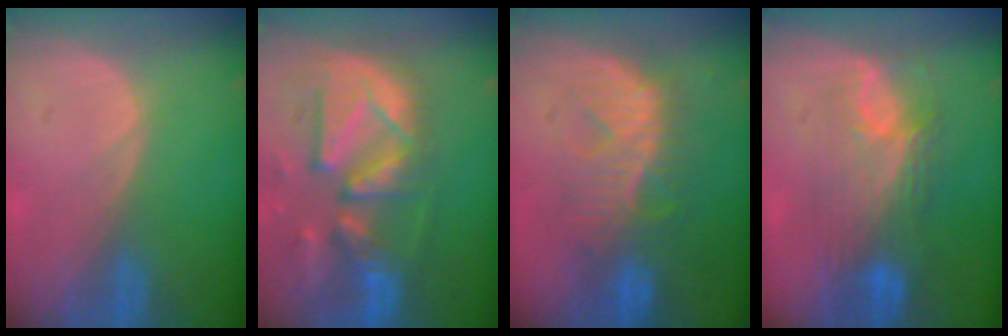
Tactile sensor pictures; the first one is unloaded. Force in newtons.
{"total": 13.3, "press": 11.4, "slide": 6.8}
{"total": 9.0, "press": 8.6, "slide": 2.5}
{"total": 8.1, "press": 7.8, "slide": 2.1}